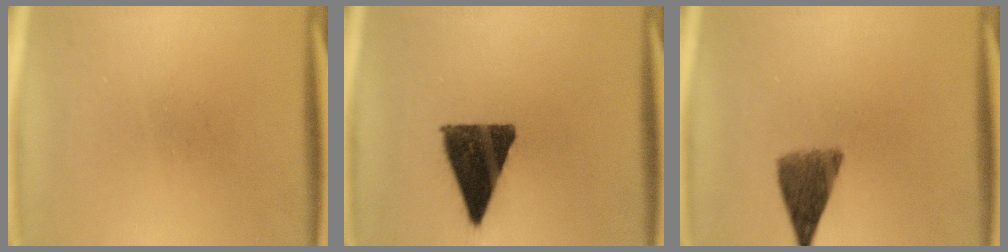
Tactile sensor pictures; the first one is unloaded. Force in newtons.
{"total": 13.0}
{"total": 6.3}